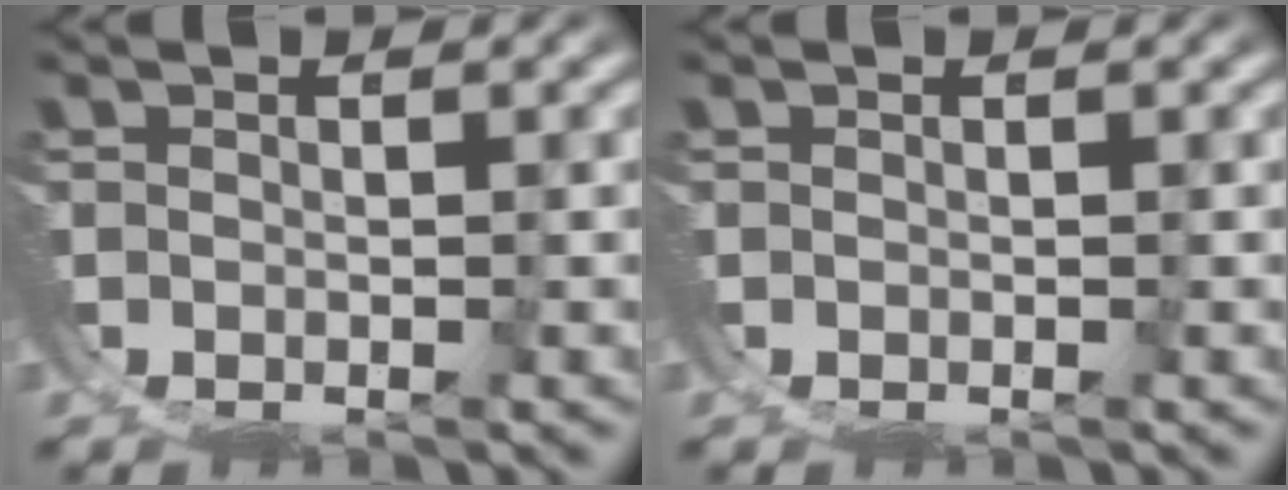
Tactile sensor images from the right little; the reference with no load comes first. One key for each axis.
{"total": 0.0}